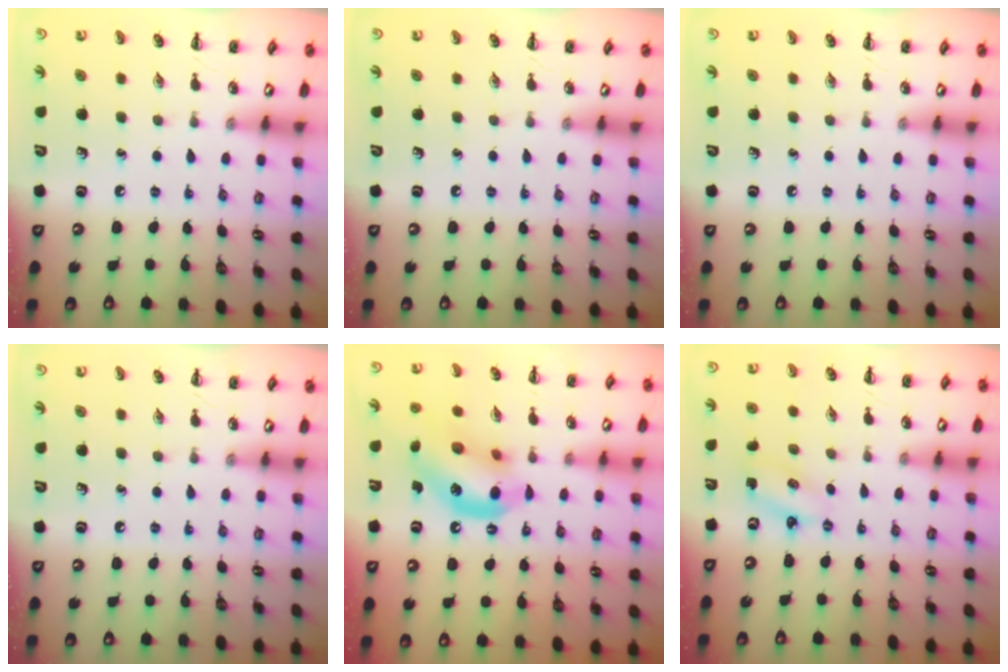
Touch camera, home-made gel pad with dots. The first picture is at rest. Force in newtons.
{"total": 0.0}
{"total": 0.0}
{"total": 0.0}
{"total": 14.7, "press": 14.5, "slide": 2.1}
{"total": 2.4, "press": 2.3, "slide": 0.6}